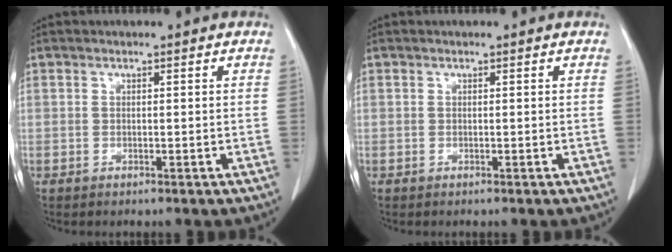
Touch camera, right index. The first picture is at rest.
{"total": 0.0}